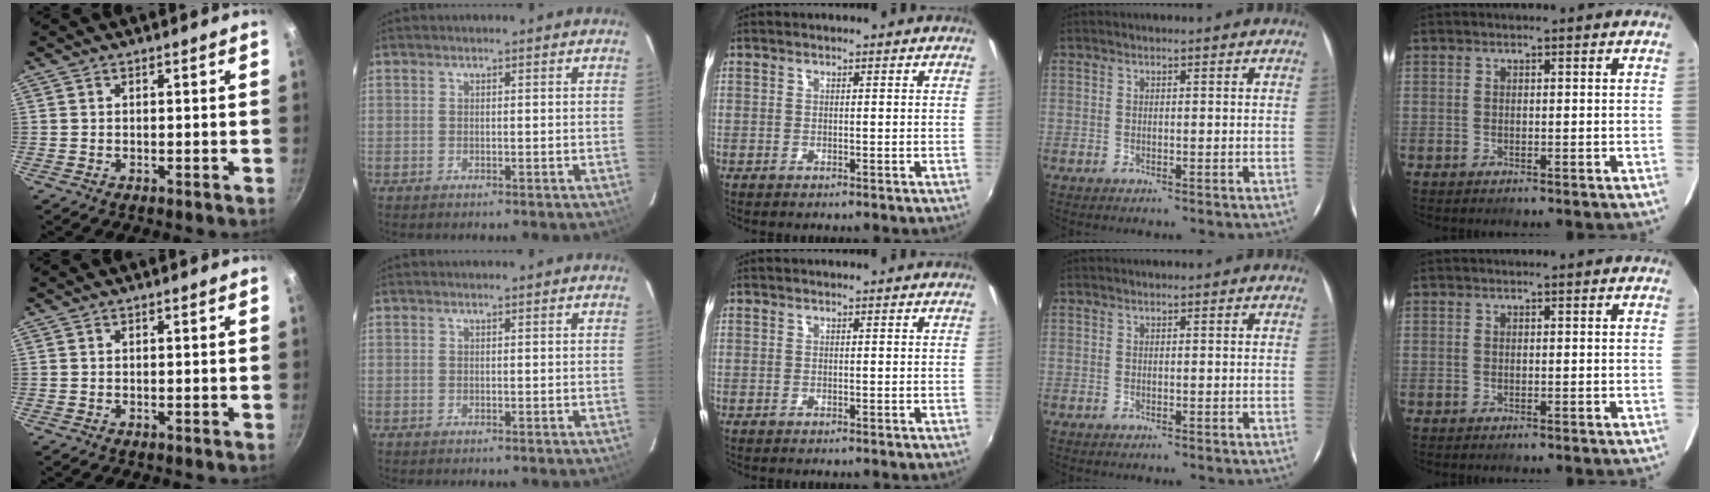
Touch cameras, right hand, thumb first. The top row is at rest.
{}